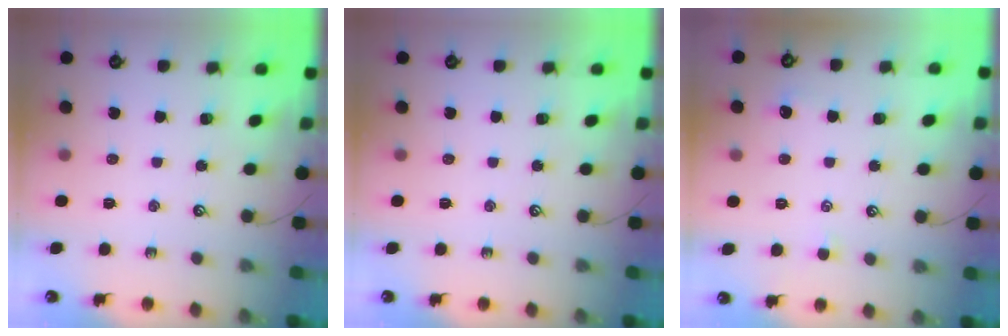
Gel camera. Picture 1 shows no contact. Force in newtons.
{"total": 0.0}
{"total": 1.8, "press": 1.7, "slide": 0.5}